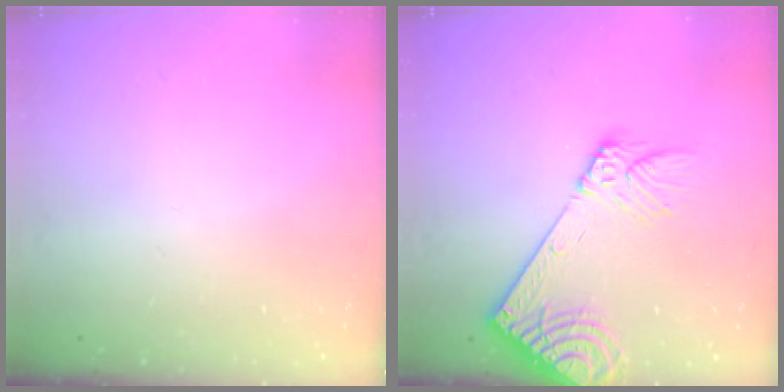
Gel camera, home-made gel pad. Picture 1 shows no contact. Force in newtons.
{"total": 13.3, "press": 12.9, "slide": 2.9}